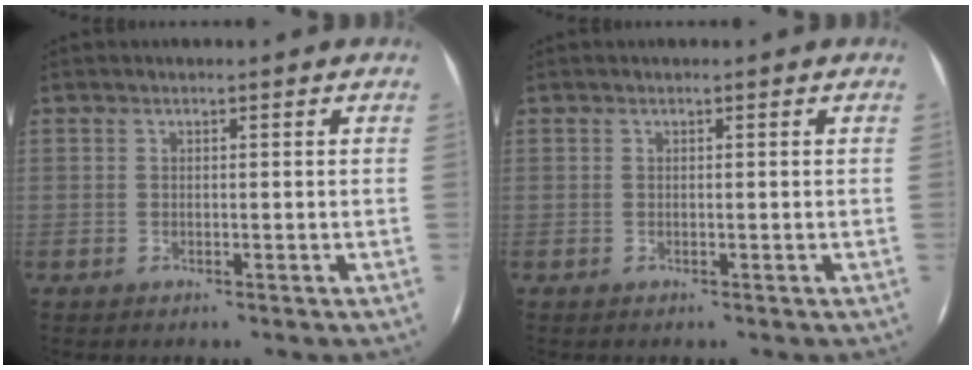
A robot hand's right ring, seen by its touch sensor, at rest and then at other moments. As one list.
[{"total": 0.0}]